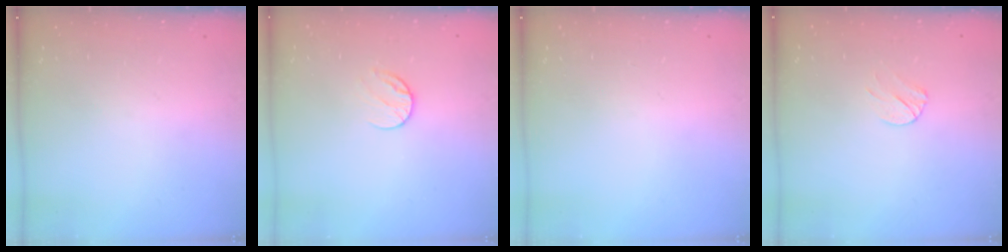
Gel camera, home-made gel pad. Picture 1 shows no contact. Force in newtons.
{"total": 6.5, "press": 6.4, "slide": 0.7}
{"total": 0.0}
{"total": 5.6, "press": 5.5, "slide": 0.7}